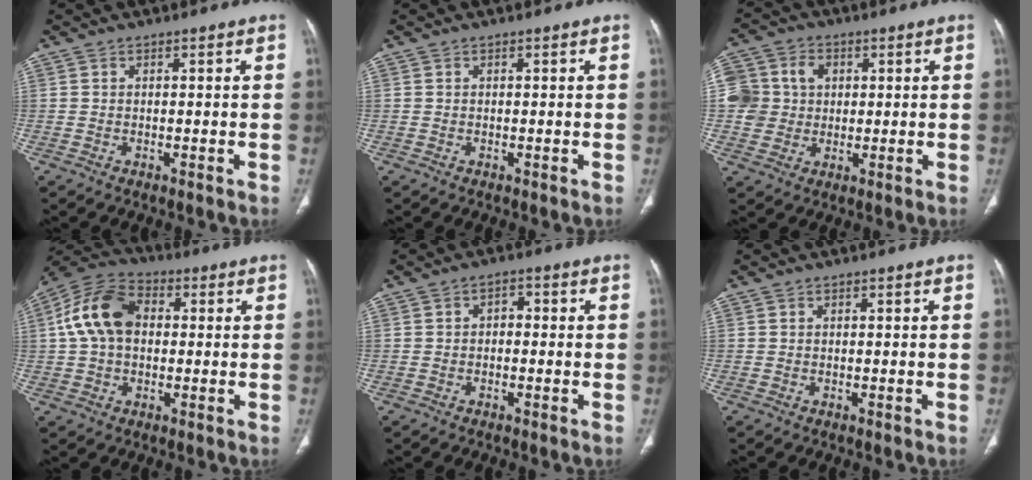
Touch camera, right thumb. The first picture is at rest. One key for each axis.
{"total": 0.0}
{"total": 10.5, "fx": 1.6, "fy": 9.7, "fz": 3.6, "tx": -0.060, "ty": 0.019, "tz": 0.033}
{"total": 12.7, "fx": 1.5, "fy": 8.8, "fz": 9.0, "tx": -0.166, "ty": 0.030, "tz": 0.016}
{"total": 2.2, "fx": -0.2, "fy": 1.5, "fz": 1.5, "tx": -0.014, "ty": 0.011, "tz": -0.010}
{"total": 0.0}